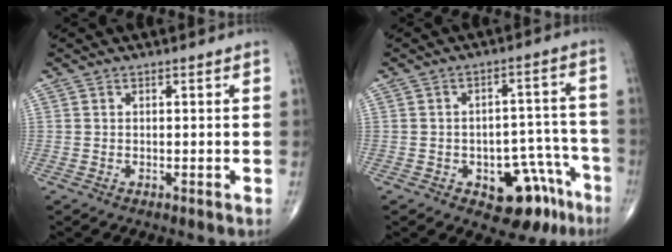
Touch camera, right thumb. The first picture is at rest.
{"total": 11.9, "force": [-6.3, 6.6, 7.6], "torque": [-0.048, 0.055, -0.076]}